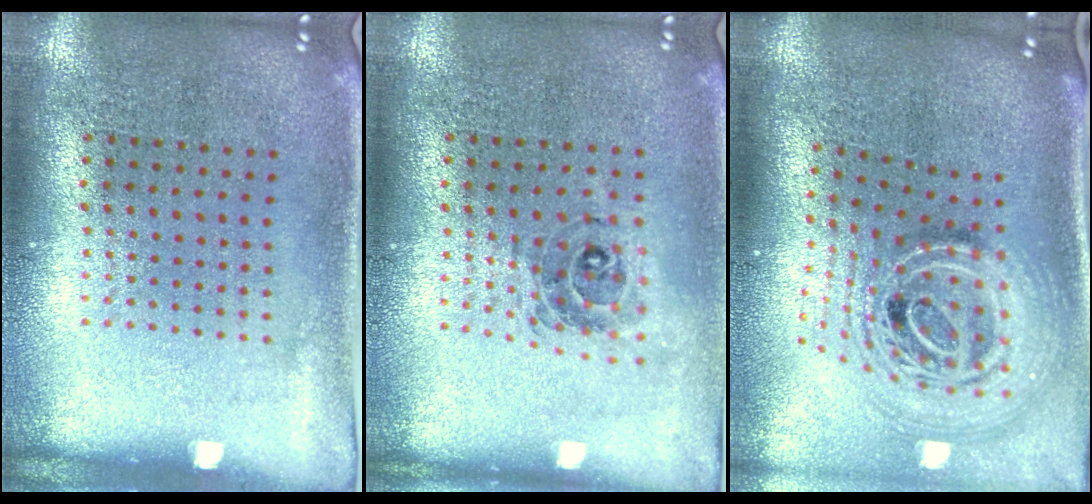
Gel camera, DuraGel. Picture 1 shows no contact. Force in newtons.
{"total": 0.8, "press": 0.8, "slide": 0.2}
{"total": 2.7, "press": 1.9, "slide": 1.9}